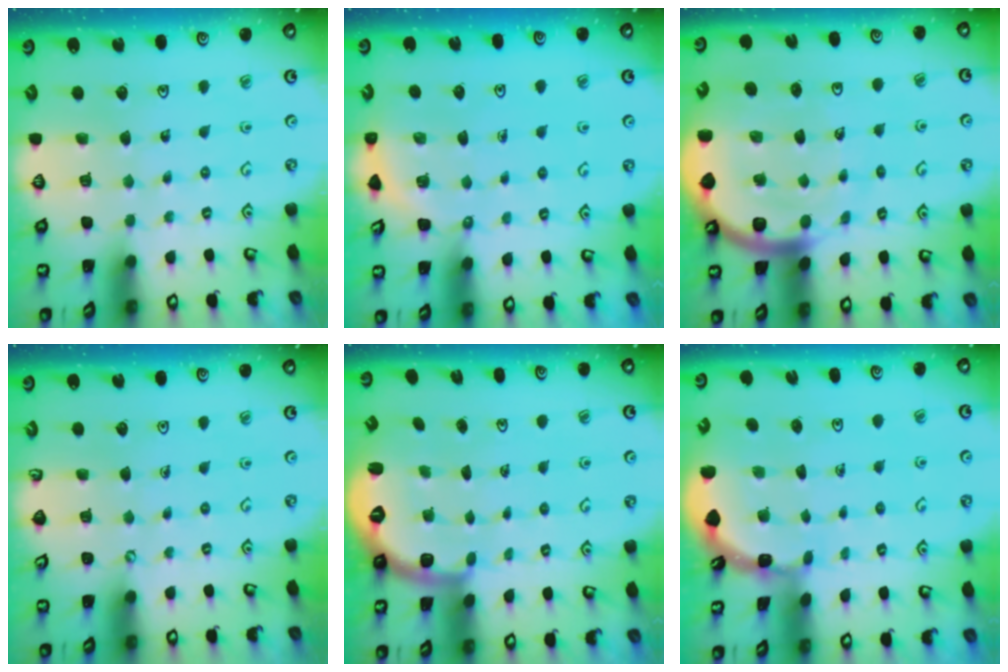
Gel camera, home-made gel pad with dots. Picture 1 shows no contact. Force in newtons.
{"total": 2.6, "press": 2.6, "slide": 0.2}
{"total": 11.7, "press": 11.6, "slide": 1.4}
{"total": 0.0}
{"total": 2.7, "press": 1.7, "slide": 2.0}
{"total": 1.8, "press": 1.8, "slide": 0.1}